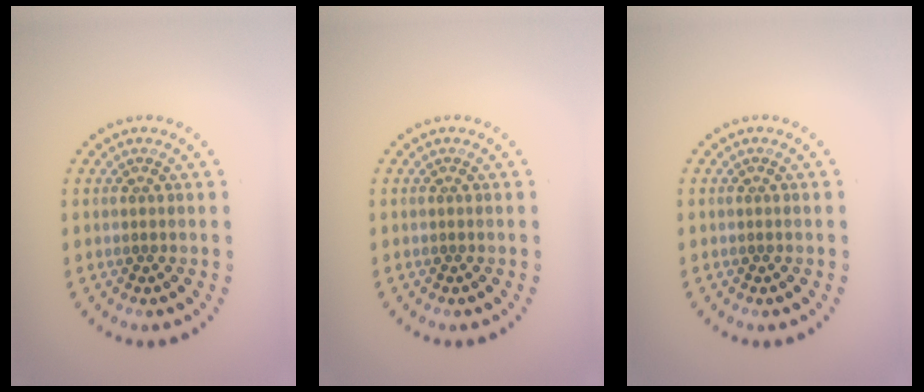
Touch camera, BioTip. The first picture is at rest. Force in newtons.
{"total": 0.0}
{"total": 0.0}